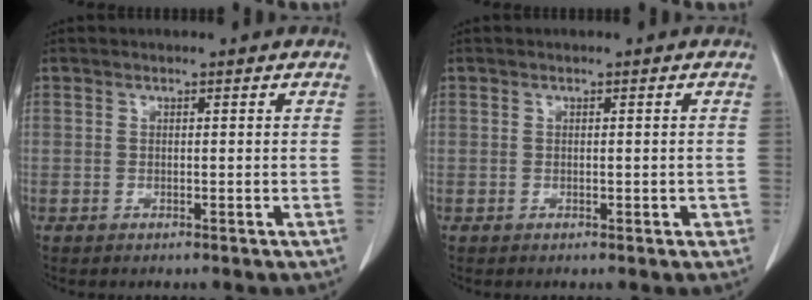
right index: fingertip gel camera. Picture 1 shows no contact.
{"total": 1.1, "force": [-0.2, 0.6, 0.9], "torque": [-0.008, 0.002, -0.001]}